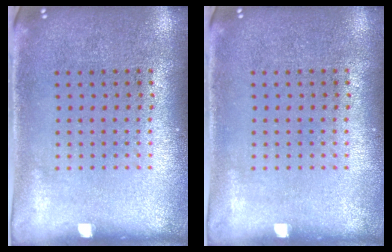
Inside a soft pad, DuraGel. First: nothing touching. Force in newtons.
{"total": 0.0}